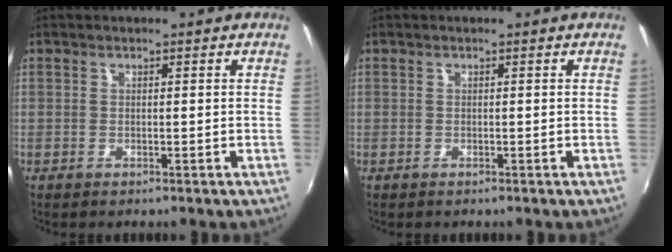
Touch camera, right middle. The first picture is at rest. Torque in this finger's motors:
{"motor_torque": [0.29, -0.44, 0.03, 0.02]}